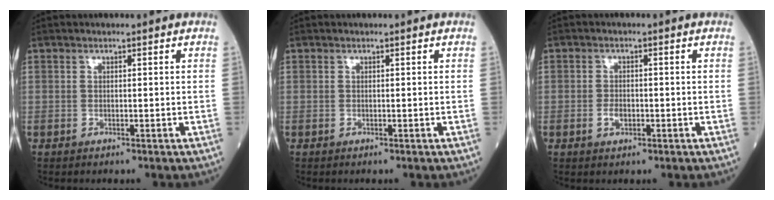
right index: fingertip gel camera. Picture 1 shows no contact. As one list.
[{"total": 0.0}, {"total": 2.0, "force": [-0.7, 1.2, 1.5], "torque": [-0.029, 0.002, -0.009]}]